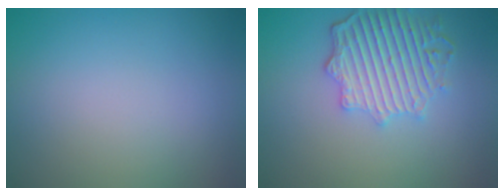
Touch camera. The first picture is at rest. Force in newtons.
{"total": 5.5, "press": 4.5, "slide": 3.1}